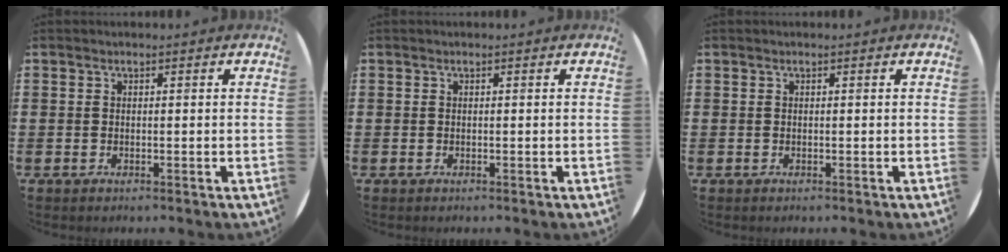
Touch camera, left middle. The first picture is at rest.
{"total": 0.0}
{"total": 0.0}